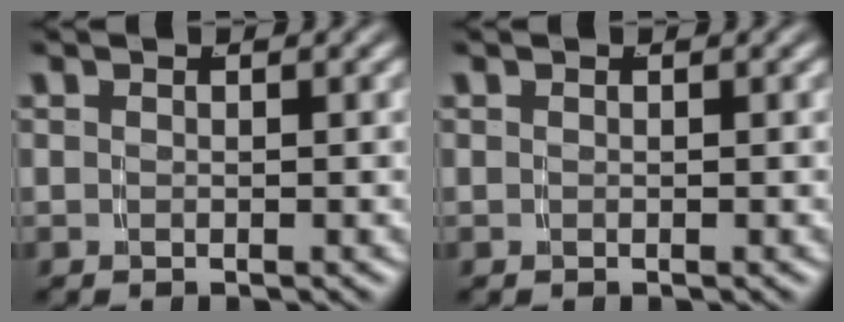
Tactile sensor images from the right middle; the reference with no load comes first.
{"total": 0.0}